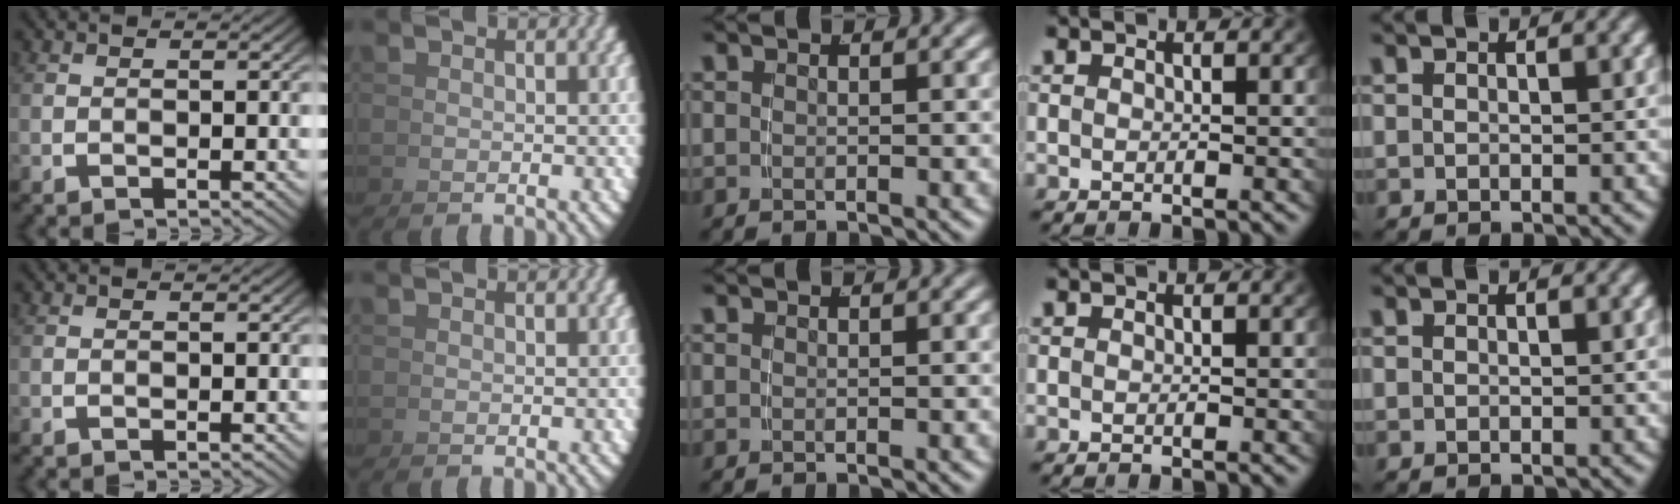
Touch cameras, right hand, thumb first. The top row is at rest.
{}